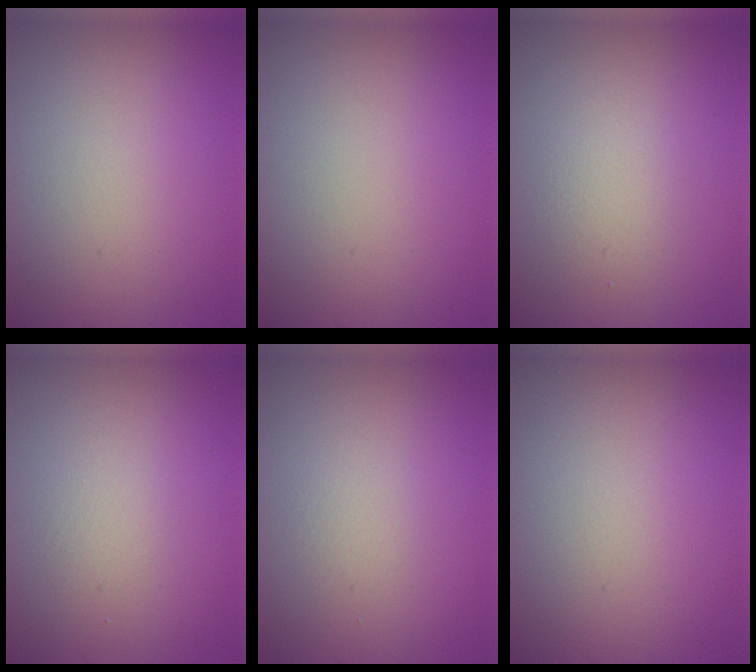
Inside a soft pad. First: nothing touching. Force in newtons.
{"total": 0.0}
{"total": 2.1, "press": 2.1, "slide": 0.0}
{"total": 1.3, "press": 1.3, "slide": 0.1}
{"total": 1.1, "press": 1.1, "slide": 0.0}
{"total": 0.0}